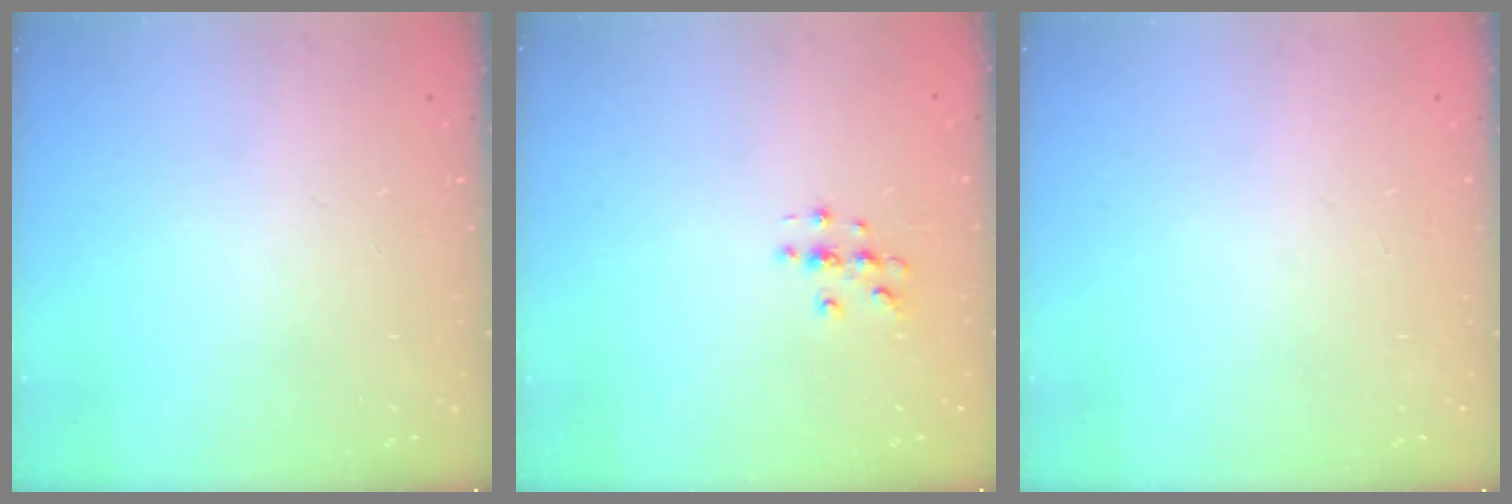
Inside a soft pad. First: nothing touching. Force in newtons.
{"total": 3.0, "press": 3.0, "slide": 0.3}
{"total": 0.0}